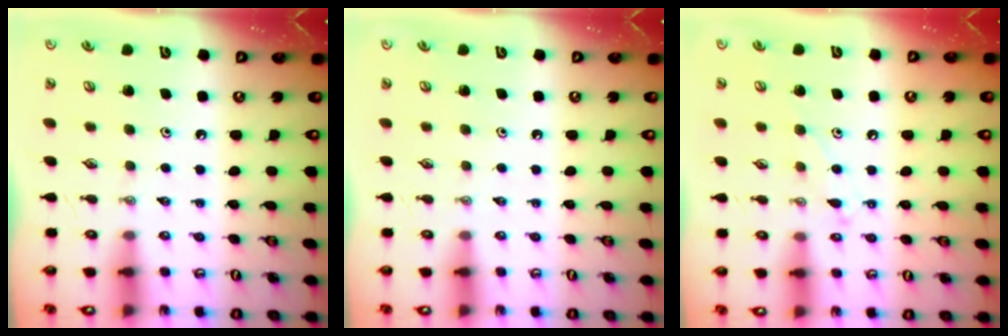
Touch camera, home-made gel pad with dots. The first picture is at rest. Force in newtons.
{"total": 0.0}
{"total": 7.9, "press": 7.9, "slide": 0.6}